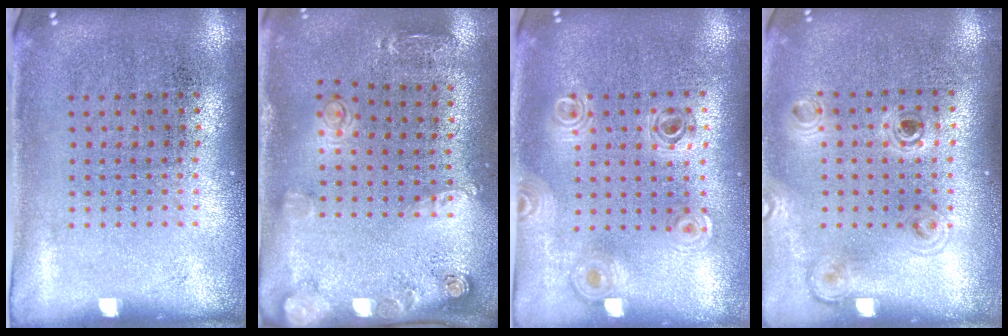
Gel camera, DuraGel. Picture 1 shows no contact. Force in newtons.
{"total": 1.7, "press": 1.4, "slide": 1.0}
{"total": 0.9, "press": 0.9, "slide": 0.1}
{"total": 1.1, "press": 1.1, "slide": 0.3}